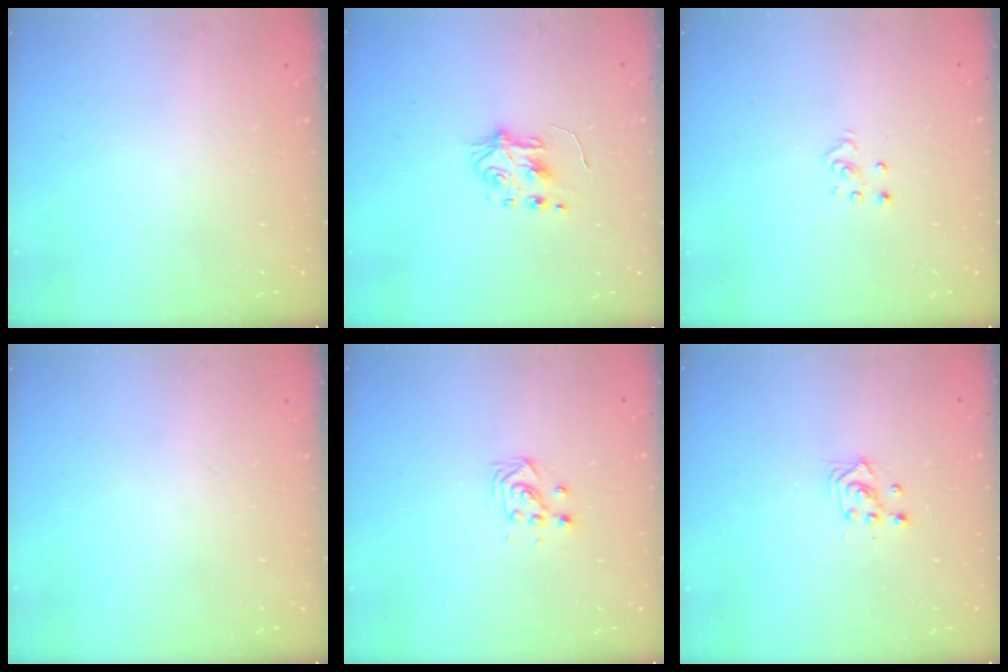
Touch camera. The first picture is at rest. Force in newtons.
{"total": 5.8, "press": 5.8, "slide": 0.6}
{"total": 2.8, "press": 2.8, "slide": 0.3}
{"total": 0.0}
{"total": 2.7, "press": 2.7, "slide": 0.3}
{"total": 2.3, "press": 2.3, "slide": 0.3}